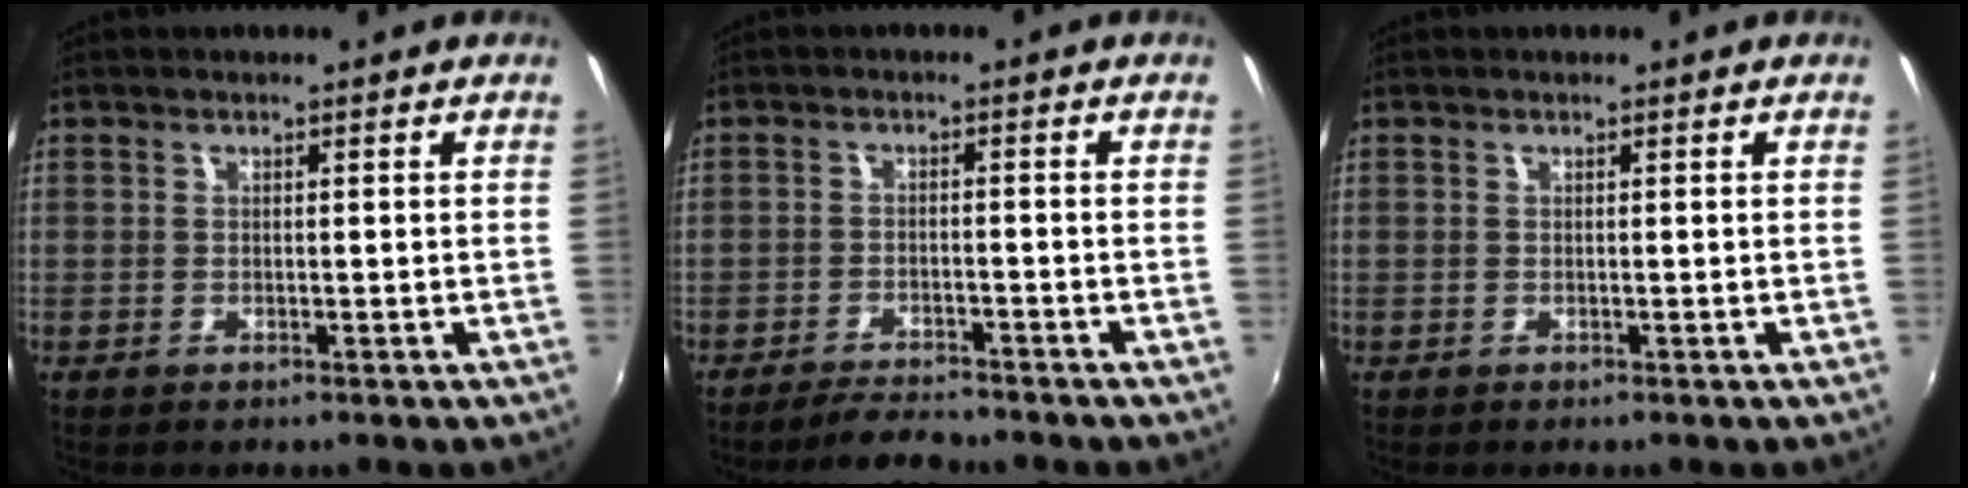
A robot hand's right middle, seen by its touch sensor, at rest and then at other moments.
{"total": 5.2, "force": [-4.9, 0.7, 1.6], "torque": [-0.050, -0.008, -0.081]}
{"total": 0.0}